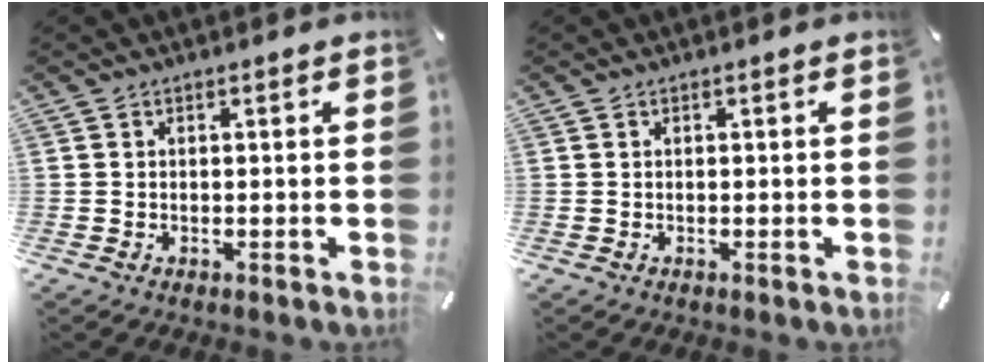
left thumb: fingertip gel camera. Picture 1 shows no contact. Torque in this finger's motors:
{"motor_torque": [0.05, 0.61, 0.12, 0.19, 0.04]}